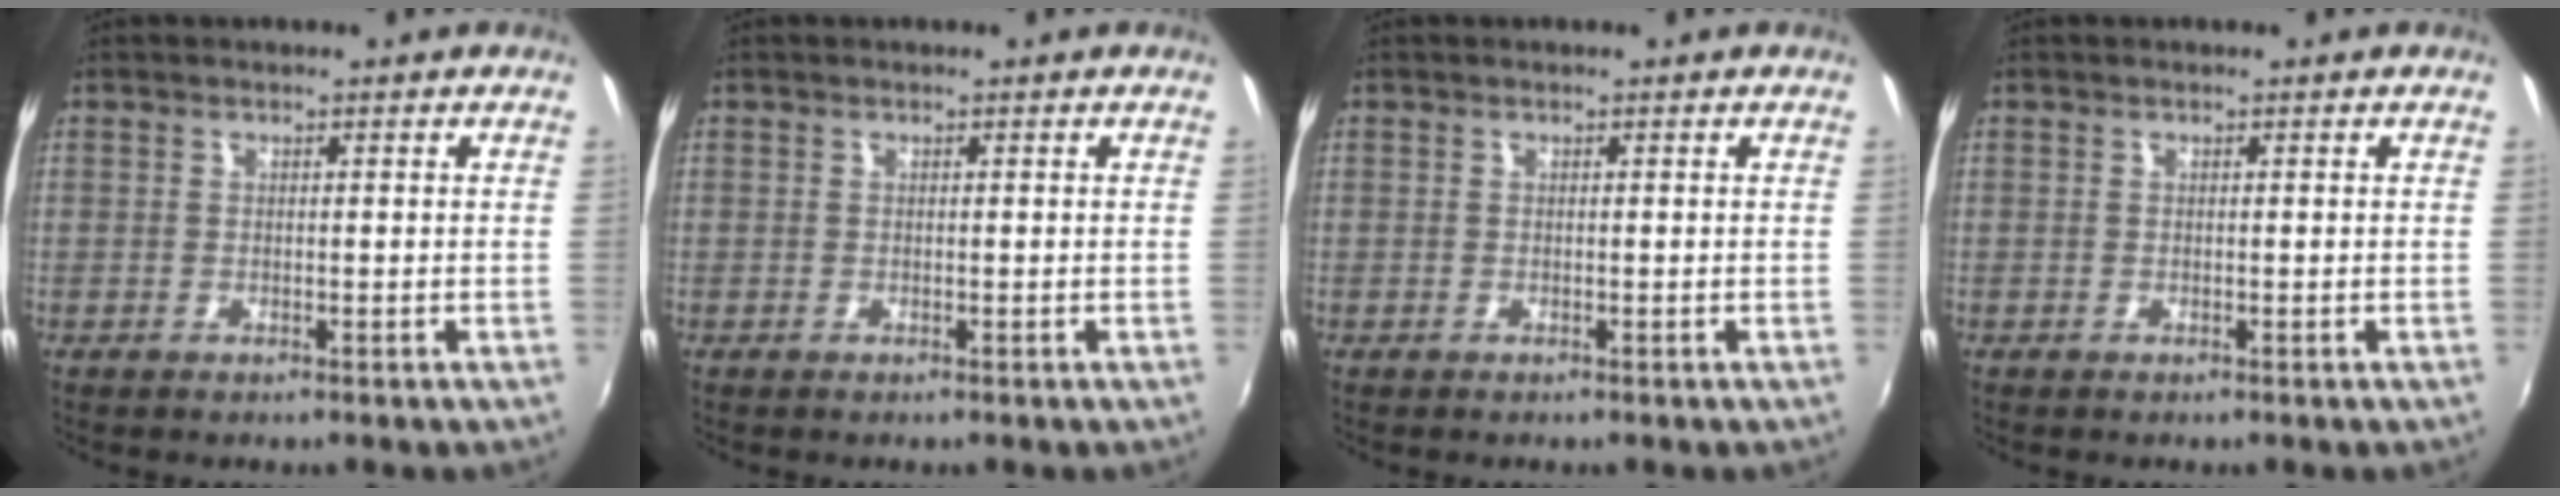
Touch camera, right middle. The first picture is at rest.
{"total": 0.0}
{"total": 0.0}
{"total": 0.0}